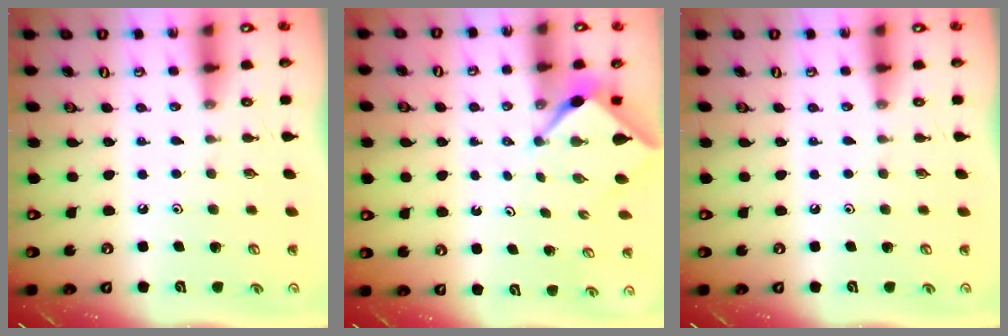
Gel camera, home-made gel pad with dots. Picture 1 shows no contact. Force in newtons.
{"total": 2.3, "press": 2.3, "slide": 0.3}
{"total": 0.0}